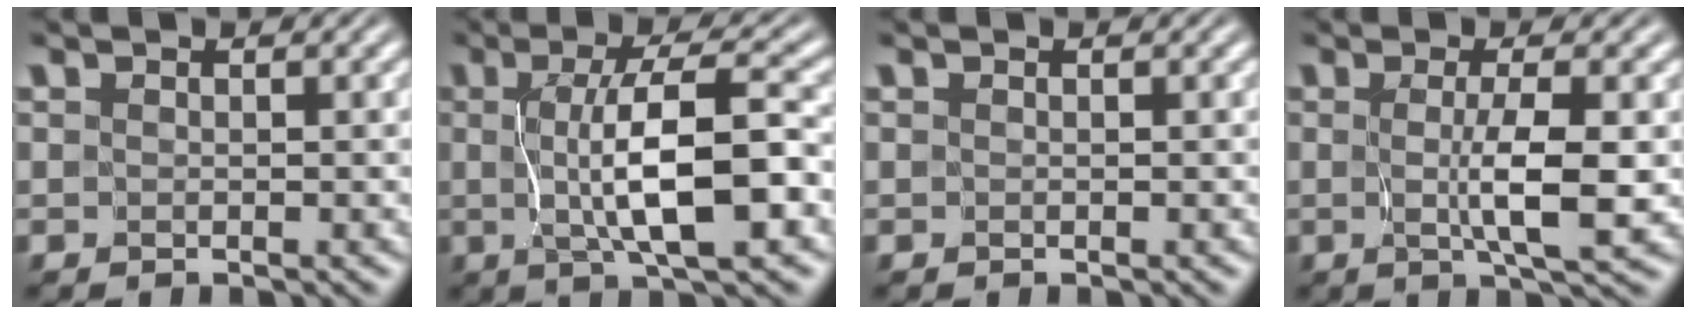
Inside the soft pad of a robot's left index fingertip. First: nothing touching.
{"total": 7.9, "force": [-0.3, 1.9, 7.6], "torque": [-0.119, 0.001, -0.006]}
{"total": 0.0}
{"total": 4.1, "force": [-0.2, 0.4, 4.0], "torque": [-0.073, -0.006, -0.002]}